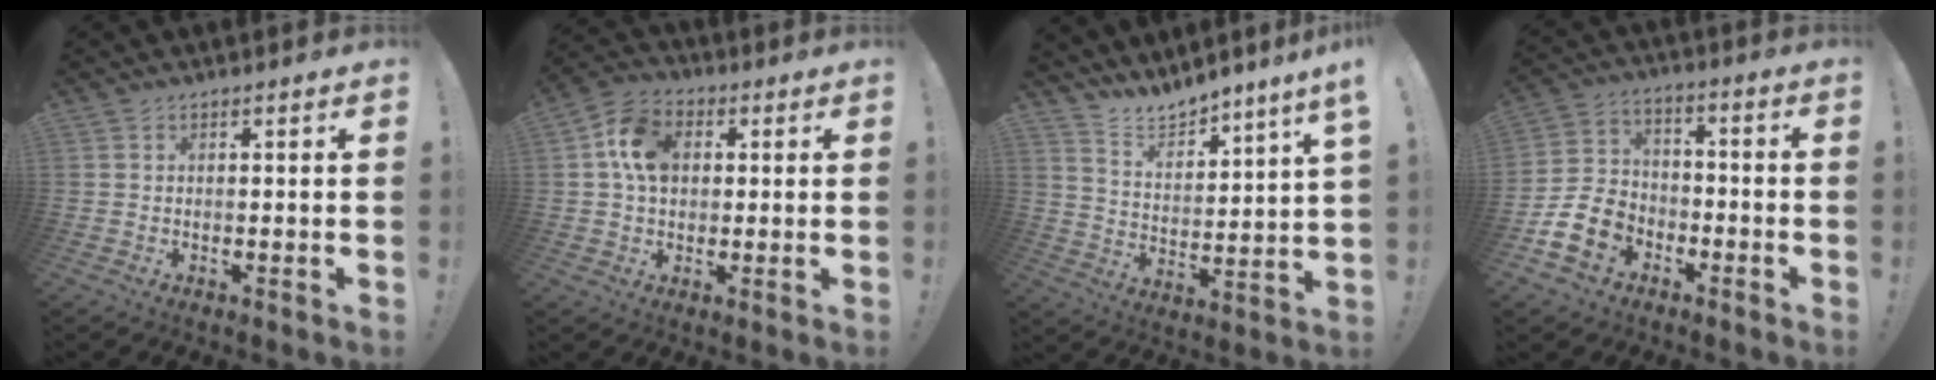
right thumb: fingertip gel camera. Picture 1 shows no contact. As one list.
[{"total": 11.4, "force": [2.5, 8.8, 6.9], "torque": [-0.119, 0.014, 0.051]}, {"total": 8.1, "force": [7.9, 0.2, 1.4], "torque": [-0.037, -0.077, 0.142]}, {"total": 13.3, "force": [-6.3, 9.7, 6.7], "torque": [-0.129, 0.038, -0.112]}]